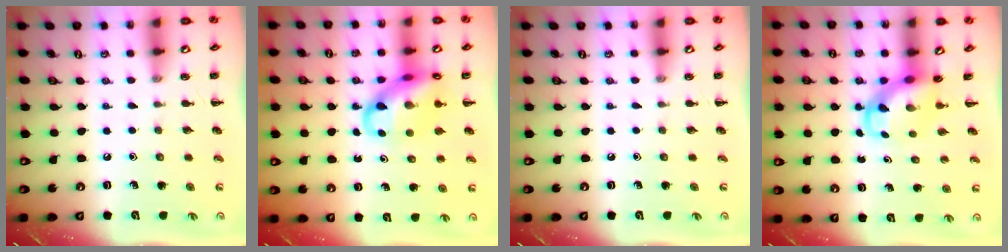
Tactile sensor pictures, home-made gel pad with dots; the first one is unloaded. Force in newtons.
{"total": 13.7, "press": 13.2, "slide": 3.8}
{"total": 0.0}
{"total": 4.2, "press": 4.1, "slide": 0.8}